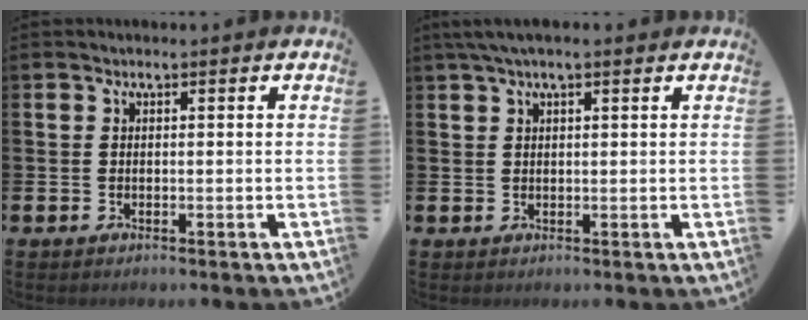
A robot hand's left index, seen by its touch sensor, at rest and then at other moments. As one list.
[{"total": 2.5, "force": [1.8, 0.4, 1.7], "torque": [-0.032, 0.004, 0.032]}]